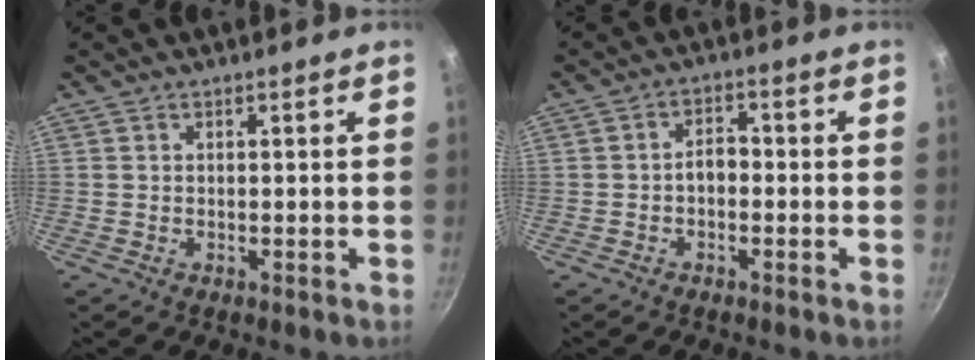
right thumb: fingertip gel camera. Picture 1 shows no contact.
{"total": 3.1, "force": [-0.9, 2.0, 2.2], "torque": [-0.022, 0.018, -0.020]}